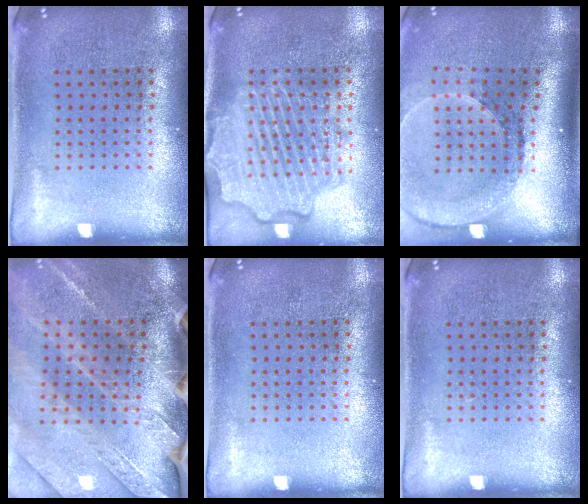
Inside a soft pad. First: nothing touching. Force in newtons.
{"total": 4.4, "press": 4.3, "slide": 0.5}
{"total": 2.6, "press": 1.9, "slide": 1.8}
{"total": 3.2, "press": 3.0, "slide": 1.2}
{"total": 0.0}
{"total": 0.0}